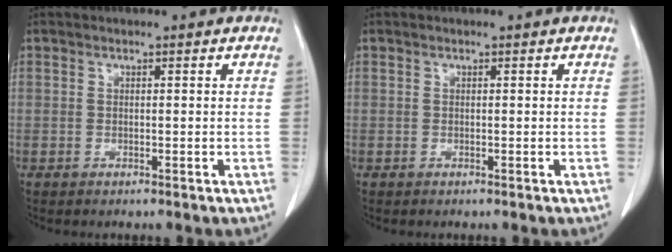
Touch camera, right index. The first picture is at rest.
{"total": 0.0}